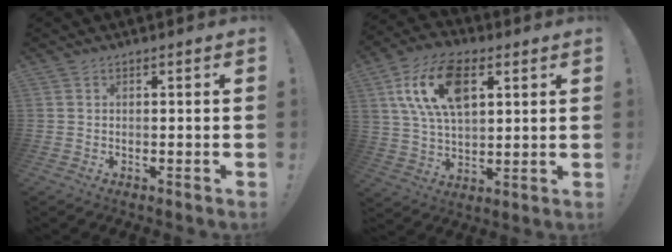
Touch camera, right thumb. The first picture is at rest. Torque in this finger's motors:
{"motor_torque": [0.98, 1.10, 1.25, 0.58, 0.14]}